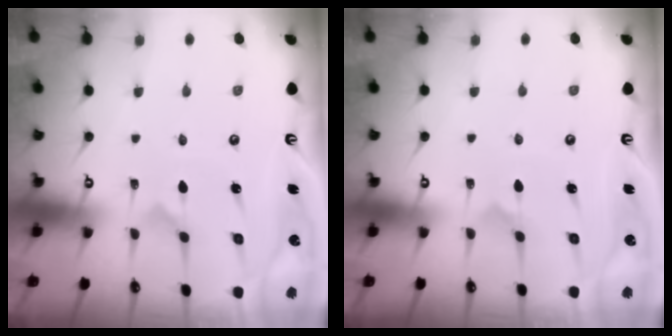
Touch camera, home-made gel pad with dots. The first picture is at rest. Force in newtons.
{"total": 1.2, "press": 1.2, "slide": 0.0}